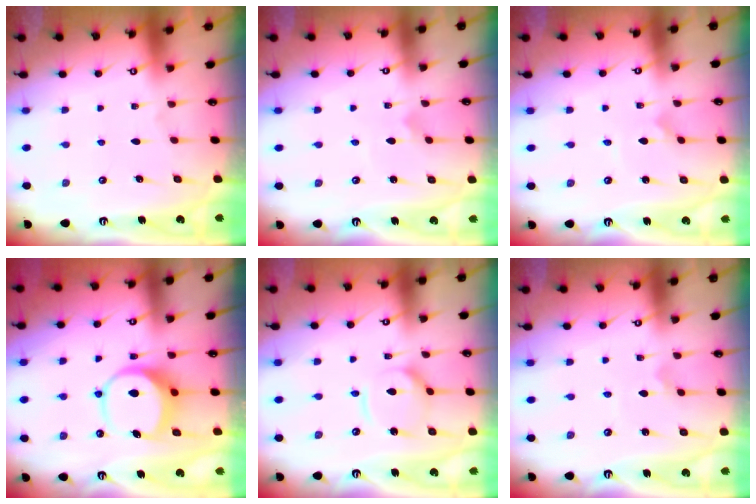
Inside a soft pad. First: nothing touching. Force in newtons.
{"total": 1.7, "press": 1.7, "slide": 0.1}
{"total": 1.1, "press": 1.1, "slide": 0.0}
{"total": 7.9, "press": 7.8, "slide": 1.3}
{"total": 10.5, "press": 10.4, "slide": 1.1}
{"total": 1.2, "press": 1.1, "slide": 0.2}